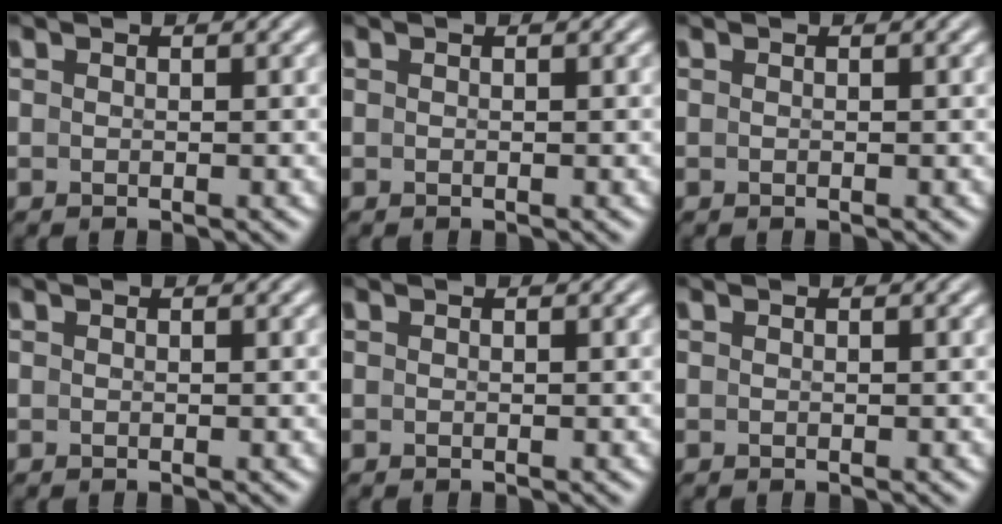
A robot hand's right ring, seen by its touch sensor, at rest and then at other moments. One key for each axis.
{"total": 0.0}
{"total": 0.0}
{"total": 0.0}
{"total": 0.0}
{"total": 0.0}